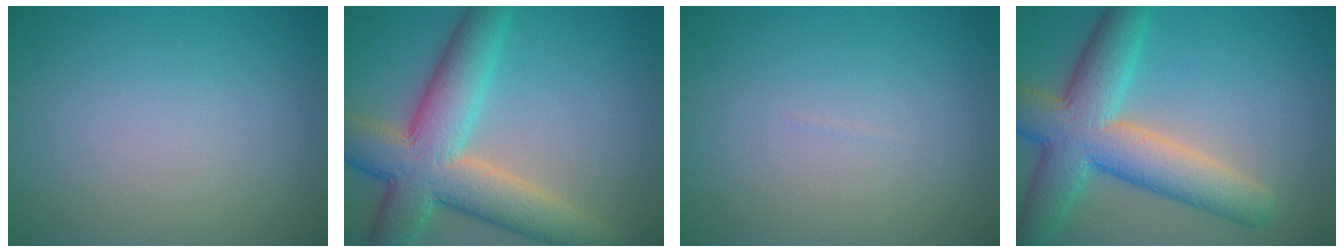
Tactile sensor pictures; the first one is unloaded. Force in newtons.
{"total": 10.0, "press": 10.0, "slide": 0.5}
{"total": 0.0}
{"total": 9.1, "press": 9.1, "slide": 0.3}